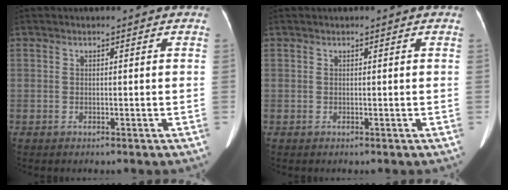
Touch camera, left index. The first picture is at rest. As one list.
[{"total": 0.0}]